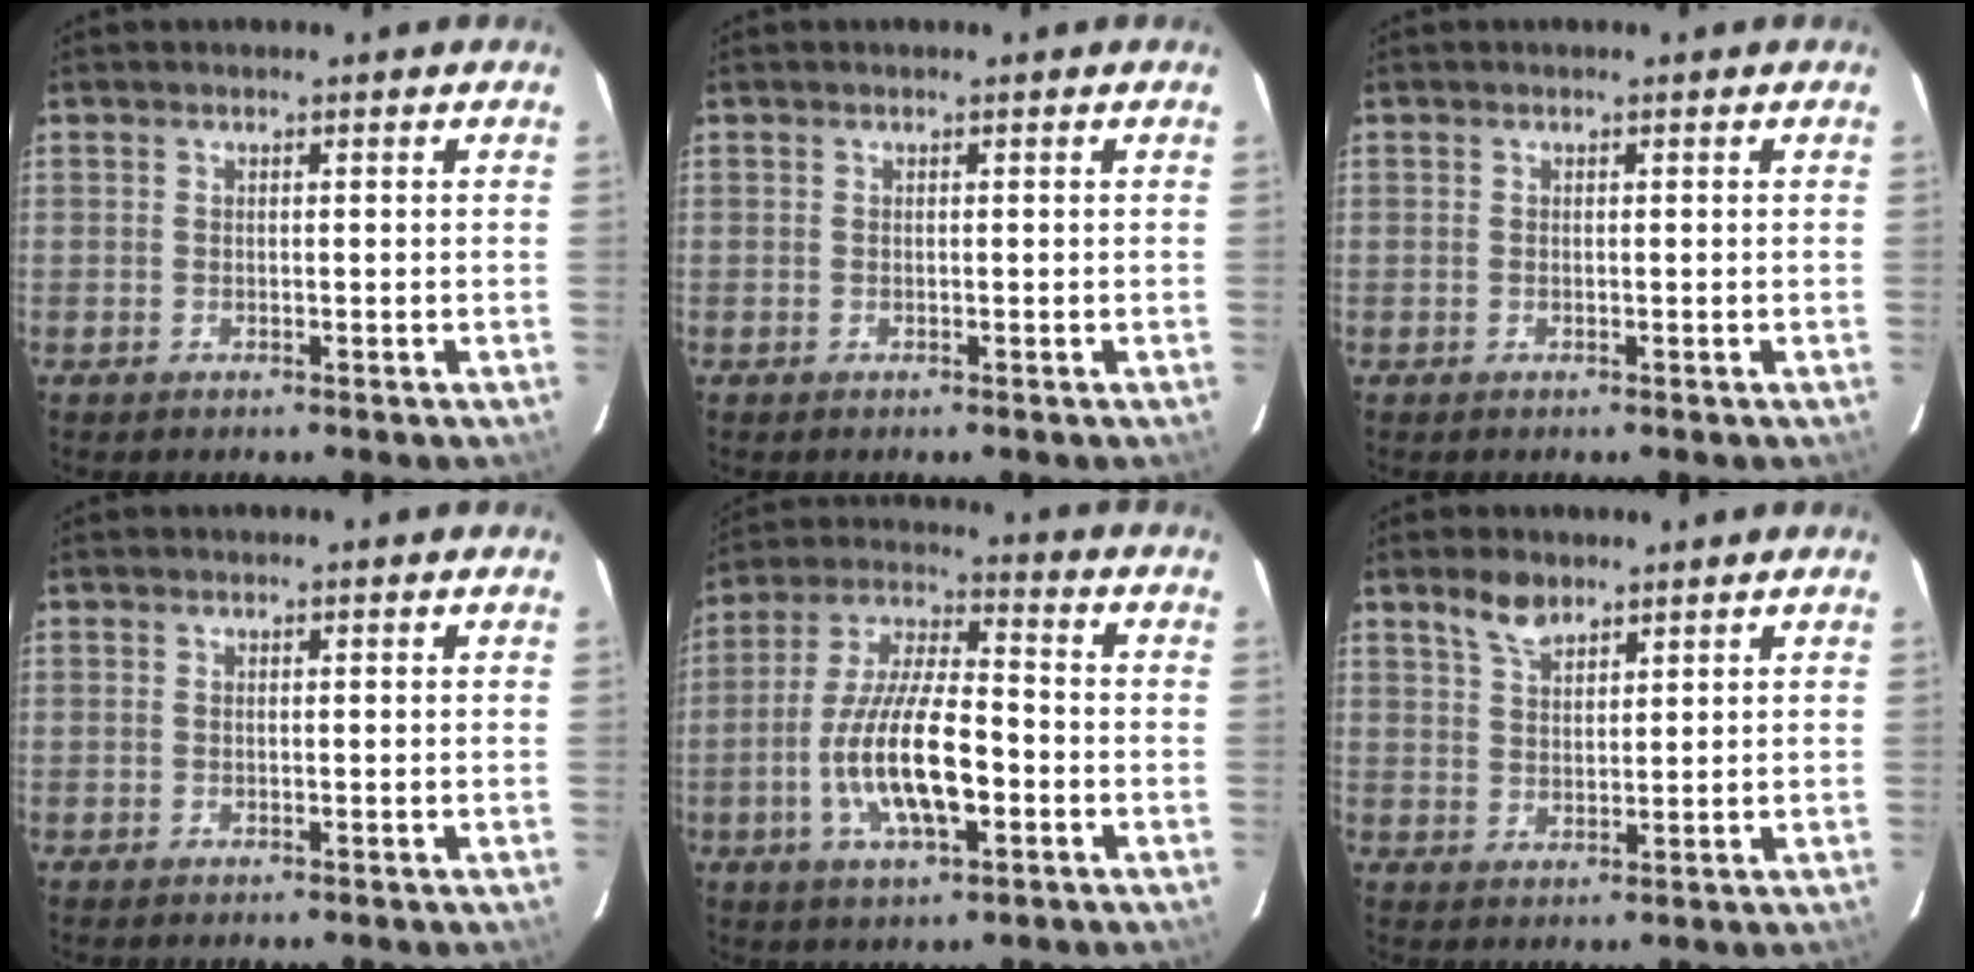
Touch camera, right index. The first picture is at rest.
{"total": 0.0}
{"total": 0.0}
{"total": 0.0}
{"total": 14.8, "force": [-4.3, 4.7, 13.4], "torque": [-0.269, -0.006, -0.077]}
{"total": 4.5, "force": [3.5, 2.0, 2.2], "torque": [-0.038, 0.007, 0.066]}